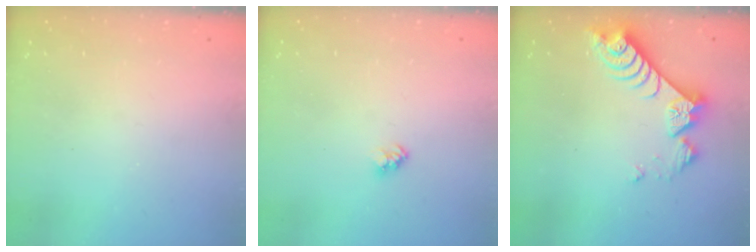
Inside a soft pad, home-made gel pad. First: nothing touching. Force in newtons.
{"total": 2.4, "press": 2.4, "slide": 0.2}
{"total": 8.1, "press": 8.0, "slide": 0.6}